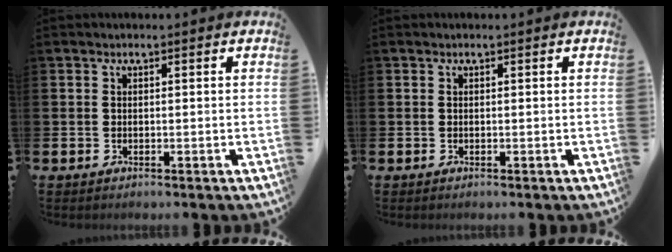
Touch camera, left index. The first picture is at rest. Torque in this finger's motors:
{"motor_torque": [-0.01, 0.00, 0.00, 0.00]}